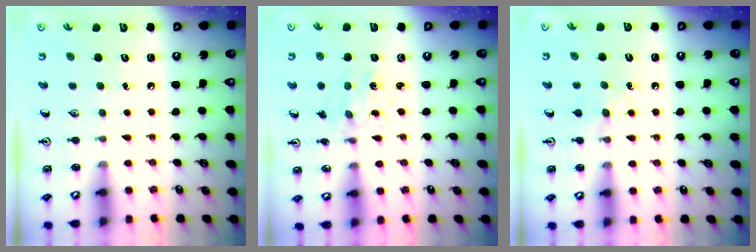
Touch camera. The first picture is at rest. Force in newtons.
{"total": 1.5, "press": 1.5, "slide": 0.0}
{"total": 5.7, "press": 5.7, "slide": 0.8}